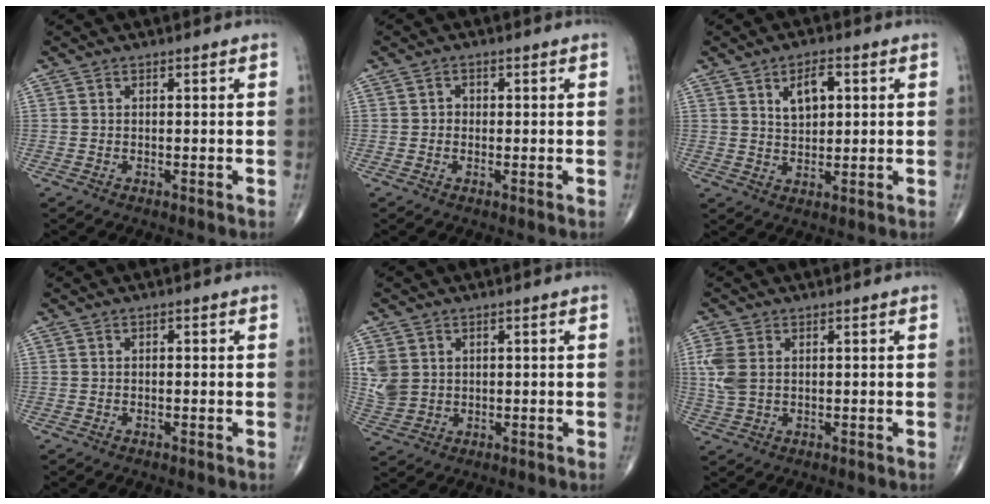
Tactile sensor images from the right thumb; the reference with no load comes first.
{"total": 1.3, "force": [-0.1, 1.2, 0.5], "torque": [0.000, 0.004, -0.004]}
{"total": 5.8, "force": [2.1, 3.2, 4.4], "torque": [-0.059, -0.006, 0.037]}
{"total": 0.0}
{"total": 6.0, "force": [1.3, 4.9, 3.0], "torque": [-0.058, -0.005, 0.037]}
{"total": 5.3, "force": [1.0, 3.5, 3.8], "torque": [-0.104, 0.003, 0.024]}